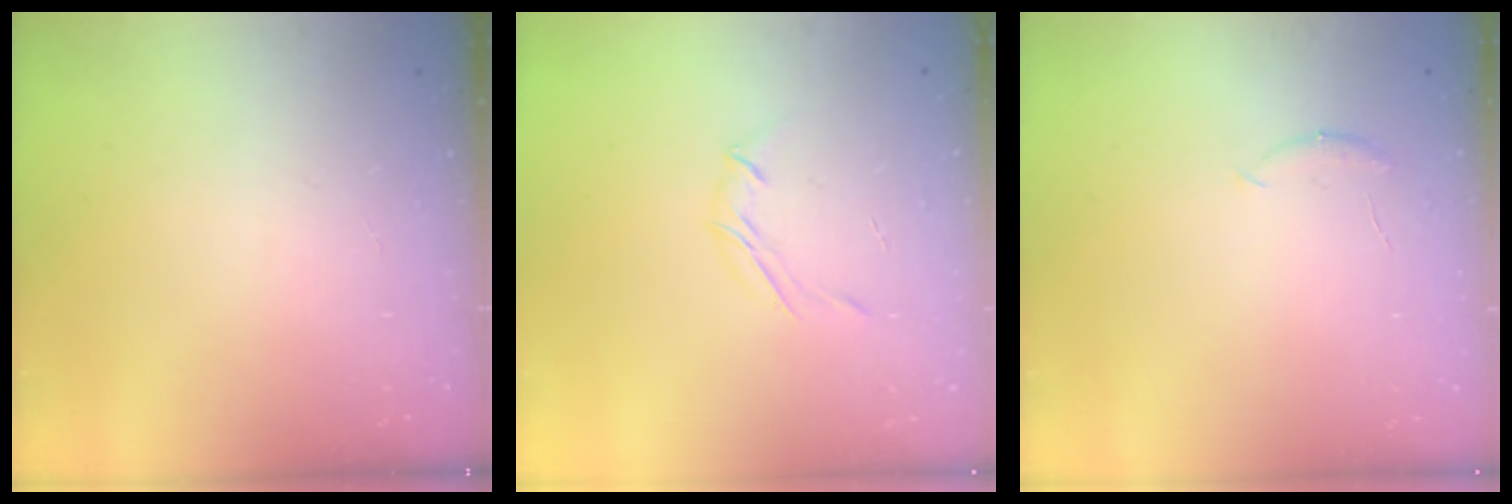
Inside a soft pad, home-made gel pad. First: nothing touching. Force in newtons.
{"total": 4.4, "press": 4.3, "slide": 0.8}
{"total": 5.0, "press": 4.9, "slide": 1.0}